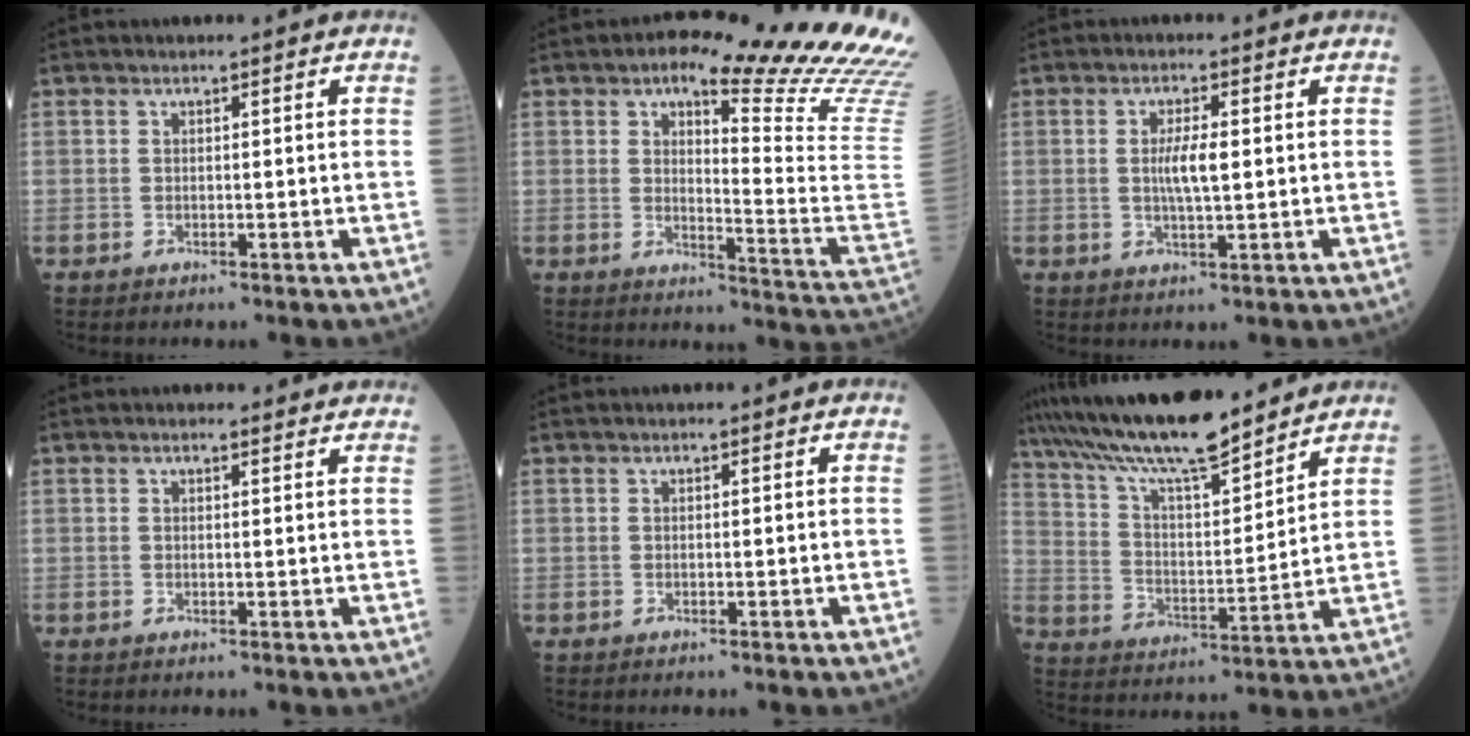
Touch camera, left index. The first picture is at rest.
{"total": 21.5, "force": [17.7, 1.6, 12.1], "torque": [-0.156, -0.090, 0.198]}
{"total": 4.0, "force": [0.3, 0.8, 3.9], "torque": [-0.075, -0.002, 0.006]}
{"total": 3.5, "force": [3.3, 1.0, 0.8], "torque": [-0.014, 0.009, 0.033]}
{"total": 0.0}
{"total": 17.2, "force": [14.7, 2.2, 8.6], "torque": [-0.157, 0.010, 0.259]}